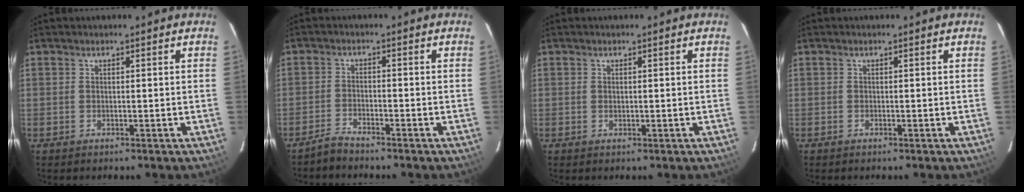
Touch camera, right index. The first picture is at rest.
{"total": 3.1, "force": [-2.9, 0.3, 0.9], "torque": [-0.033, 0.000, -0.060]}
{"total": 0.6, "force": [0.1, 0.4, 0.4], "torque": [-0.005, -0.001, 0.003]}
{"total": 0.0}